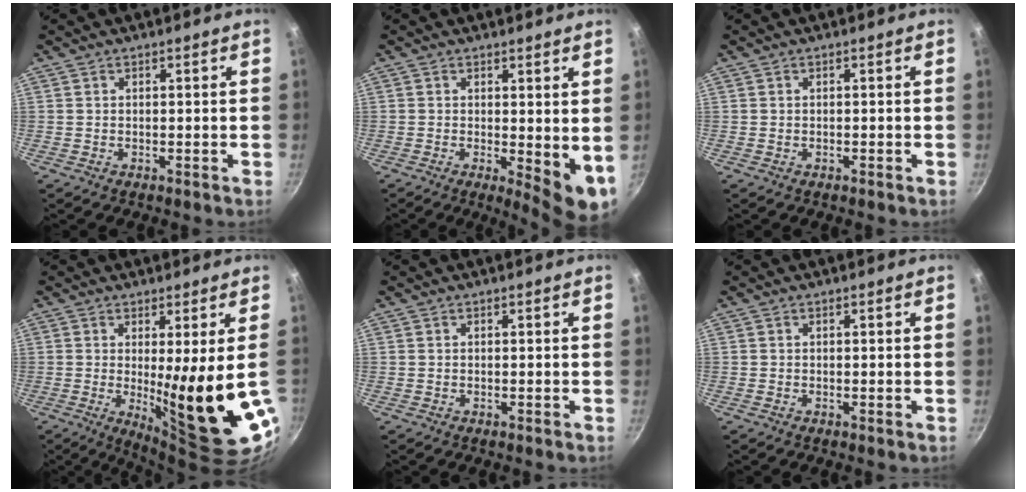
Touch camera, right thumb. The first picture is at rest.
{"total": 7.5, "force": [0.2, 2.8, 7.0], "torque": [-0.081, -0.014, 0.007]}
{"total": 0.0}
{"total": 14.9, "force": [-0.7, 1.7, 14.8], "torque": [-0.208, -0.038, 0.007]}
{"total": 0.0}
{"total": 0.0}